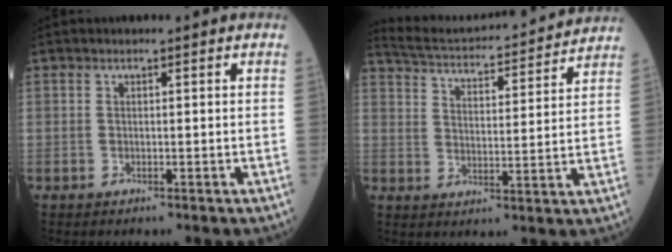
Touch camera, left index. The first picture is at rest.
{"total": 17.3, "force": [16.6, 1.6, 4.6], "torque": [-0.084, -0.001, 0.227]}